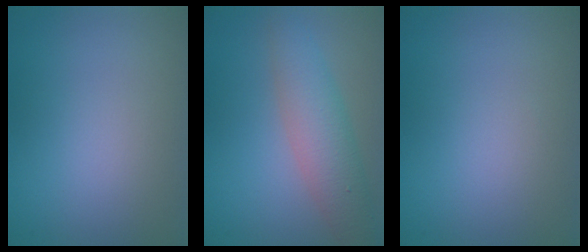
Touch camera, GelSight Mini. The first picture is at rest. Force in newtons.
{"total": 4.6, "press": 4.6, "slide": 0.1}
{"total": 0.0}